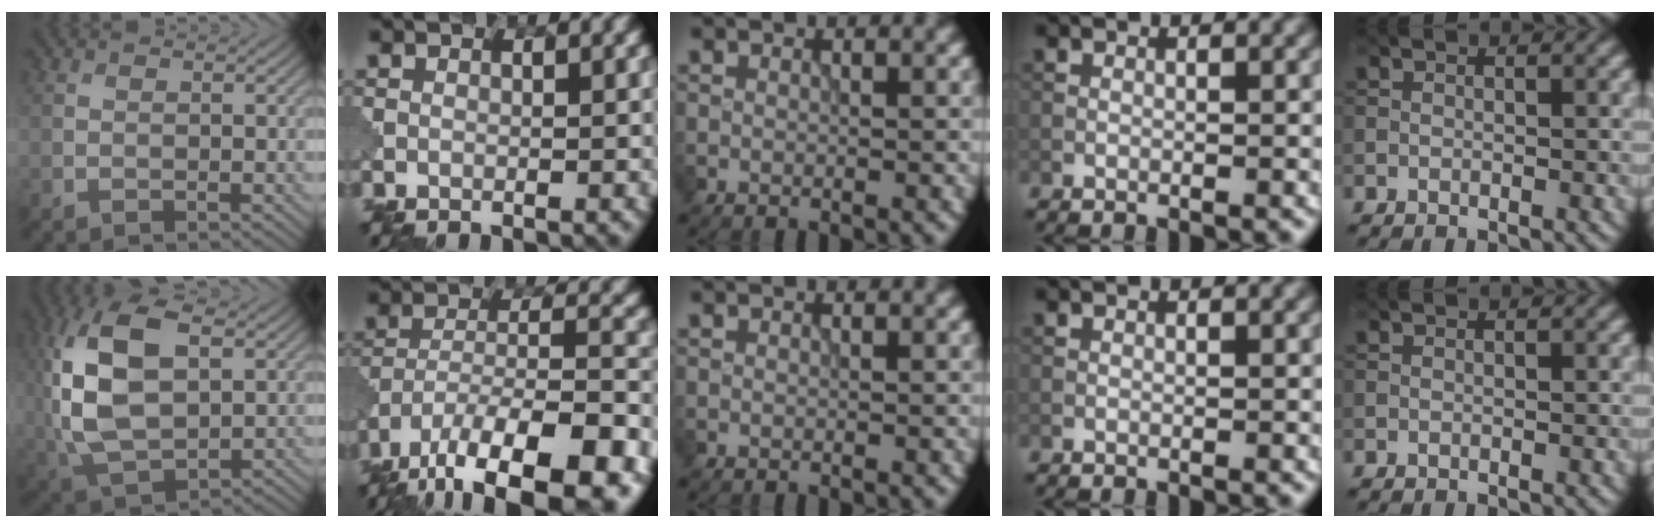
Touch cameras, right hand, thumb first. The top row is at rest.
{"thumb": {"total": 15.7, "force": [2.6, 8.8, 12.7], "torque": [-0.306, 0.002, 0.058]}, "index": {"total": 13.9, "force": [-10.1, 4.4, 8.5], "torque": [-0.169, -0.004, -0.160]}}